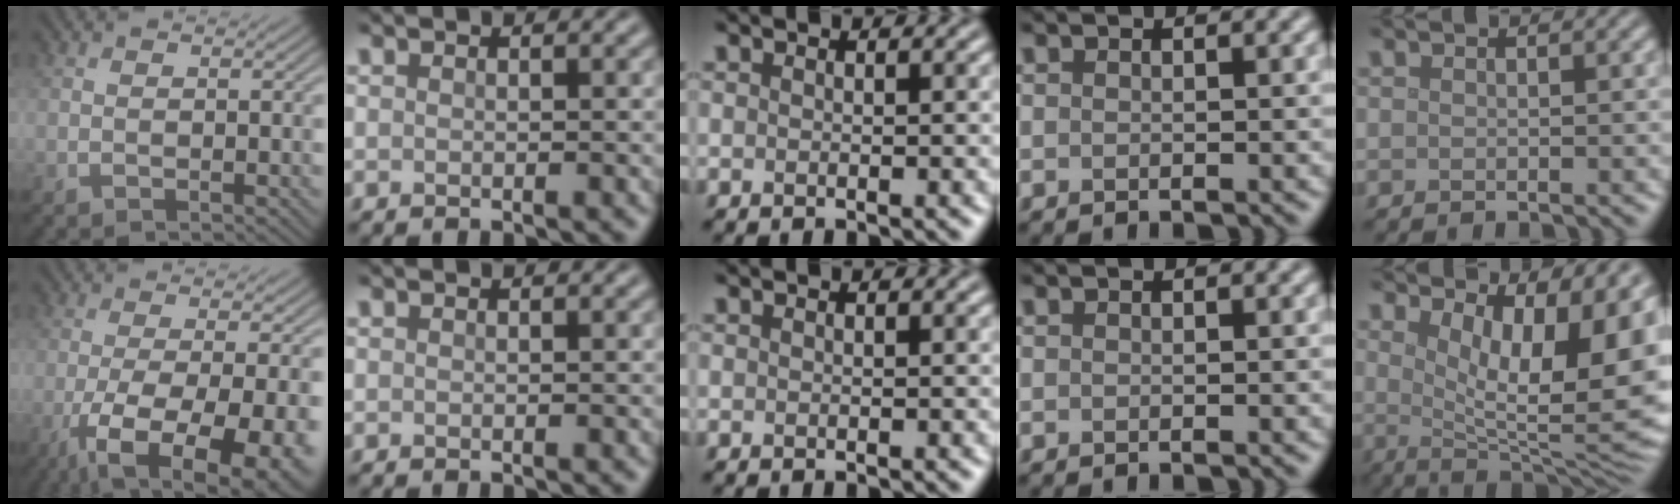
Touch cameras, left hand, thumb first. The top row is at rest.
{"thumb": {"total": 13.8, "force": [-6.0, 4.7, 11.5], "torque": [-0.208, -0.029, -0.084]}, "little": {"total": 13.0, "force": [3.6, 4.9, 11.5], "torque": [-0.115, 0.000, 0.055]}}